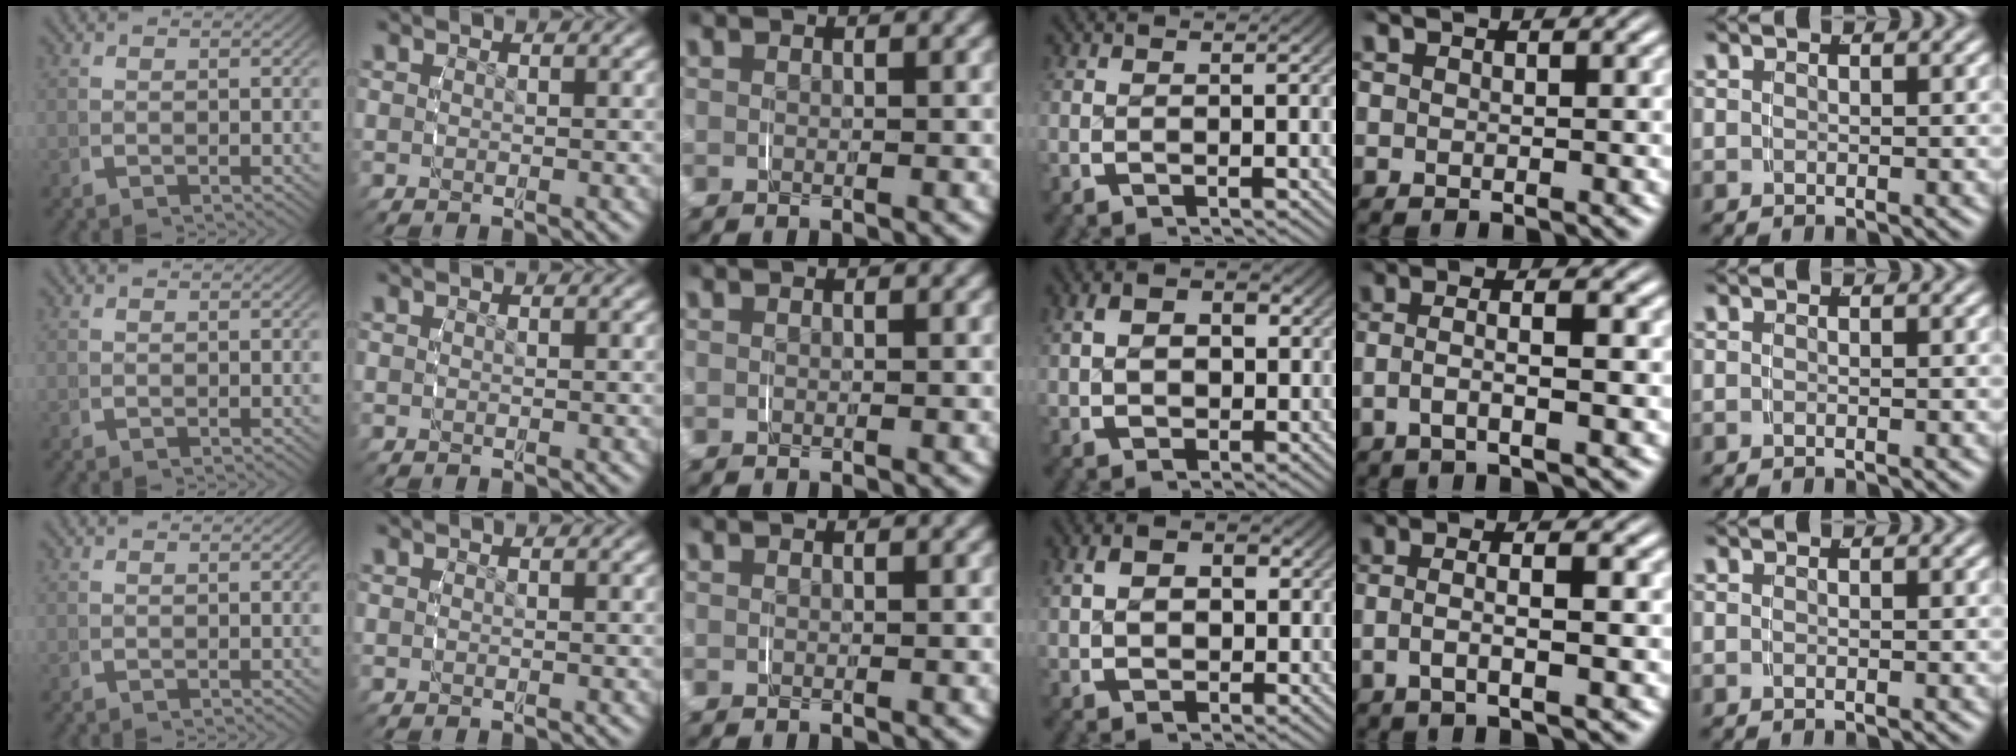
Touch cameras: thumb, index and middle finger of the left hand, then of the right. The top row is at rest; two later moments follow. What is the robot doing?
{"motion": "grasp_and_lifting", "object": "scarf"}